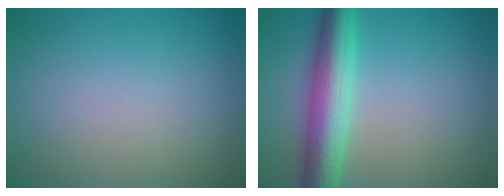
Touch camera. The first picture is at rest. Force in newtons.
{"total": 6.5, "press": 6.5, "slide": 0.0}